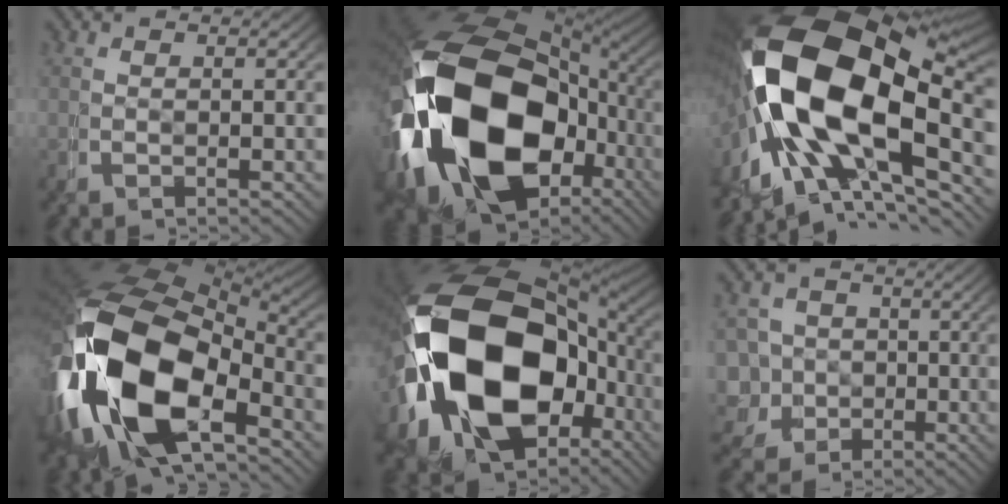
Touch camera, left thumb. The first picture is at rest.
{"total": 29.3, "force": [-3.5, 18.7, 22.4], "torque": [-0.430, -0.078, -0.024]}
{"total": 26.0, "force": [0.1, 15.8, 20.7], "torque": [-0.399, -0.045, 0.012]}
{"total": 24.0, "force": [-2.1, 15.0, 18.6], "torque": [-0.380, -0.045, -0.019]}
{"total": 26.8, "force": [-3.0, 17.0, 20.4], "torque": [-0.412, -0.078, -0.011]}
{"total": 9.4, "force": [-2.6, 8.3, 3.3], "torque": [-0.103, -0.045, -0.038]}